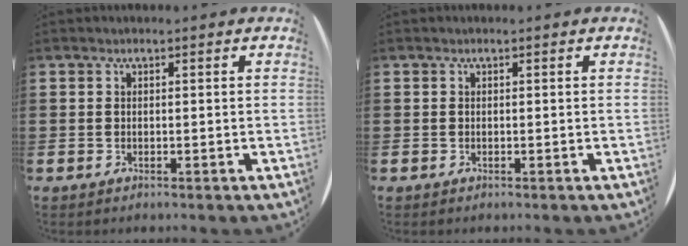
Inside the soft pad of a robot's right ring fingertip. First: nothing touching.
{"total": 0.0}